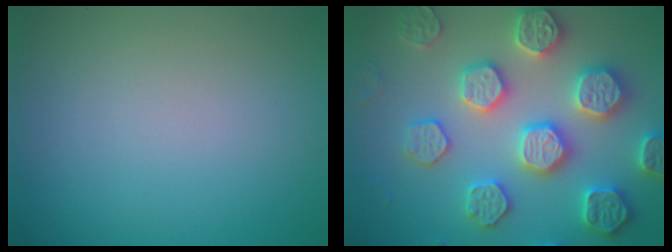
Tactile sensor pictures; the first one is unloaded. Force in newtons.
{"total": 6.3, "press": 6.2, "slide": 1.5}